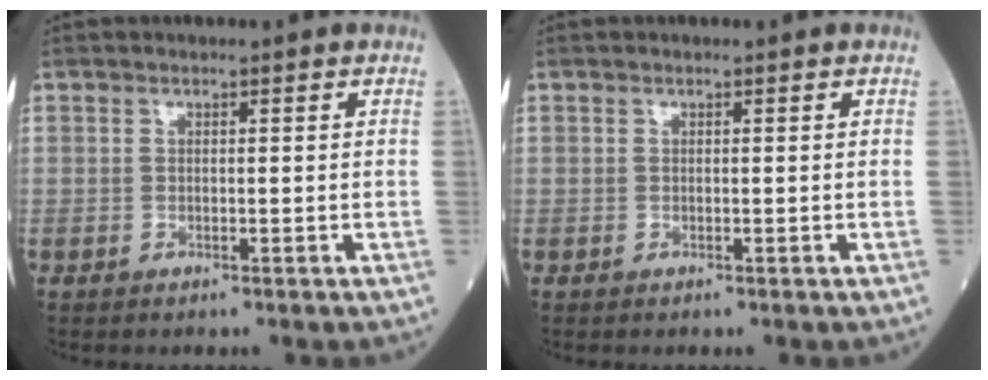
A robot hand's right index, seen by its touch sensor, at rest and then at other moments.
{"total": 0.0}